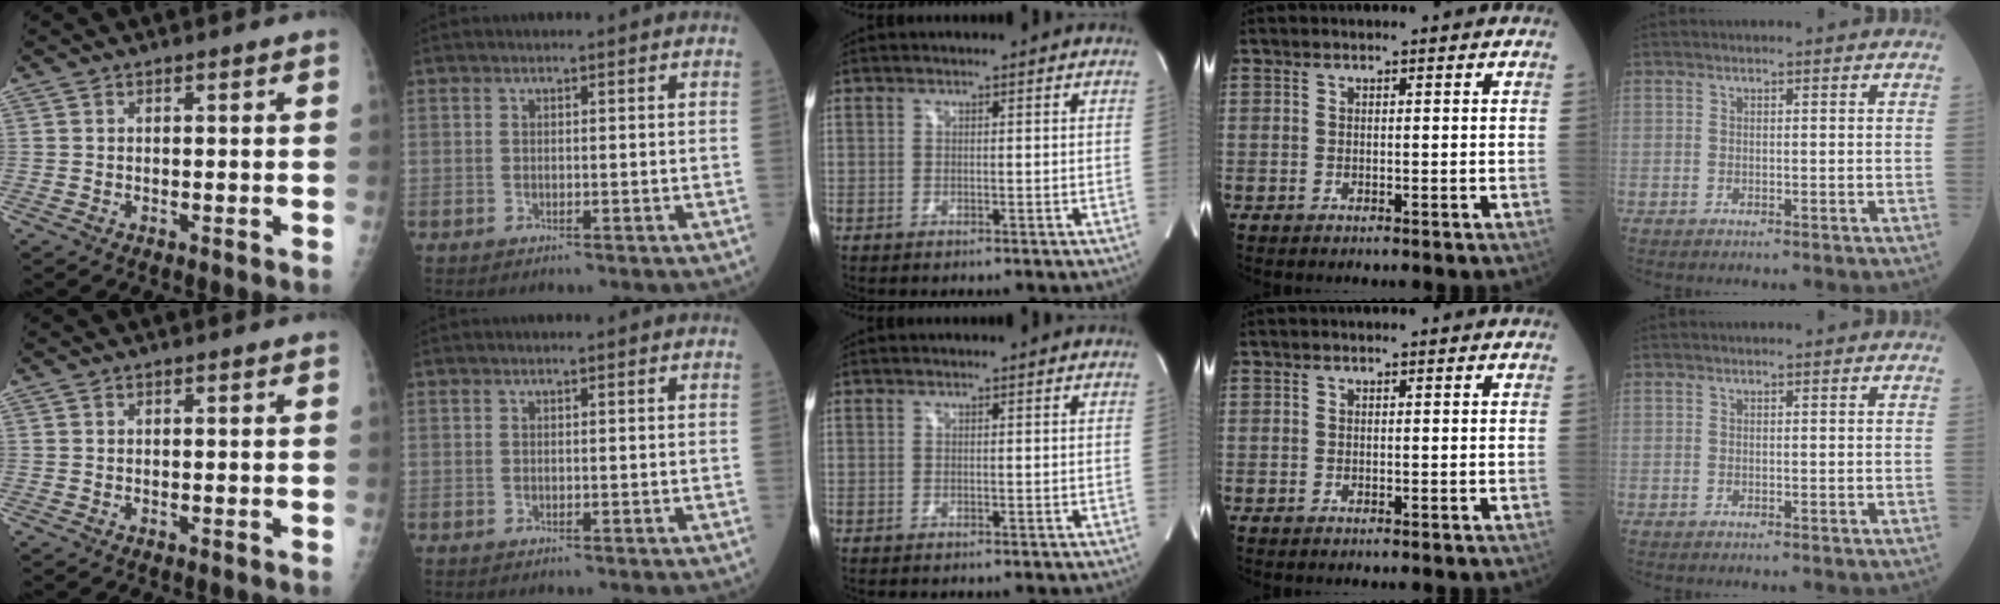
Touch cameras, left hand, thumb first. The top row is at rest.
{}